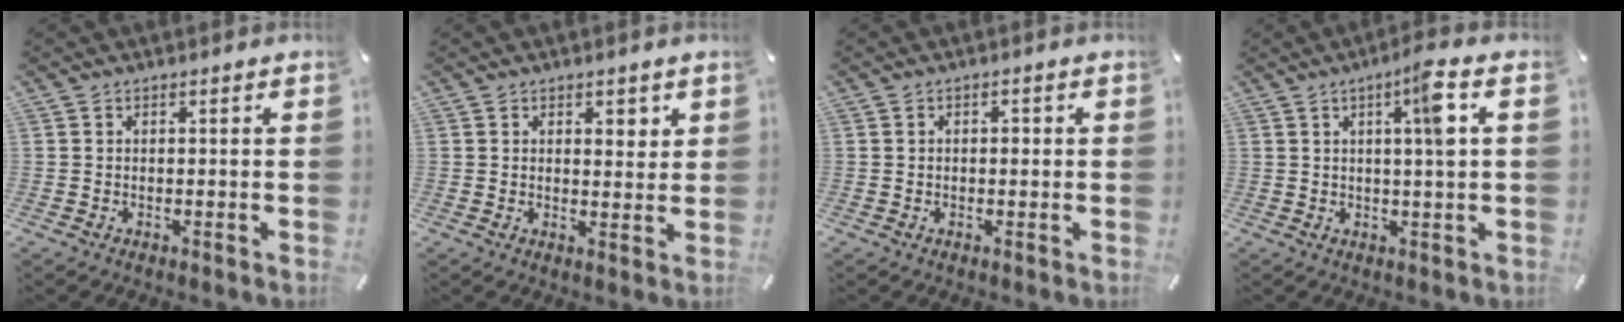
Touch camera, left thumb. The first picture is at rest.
{"total": 2.6, "force": [1.7, 1.8, 0.9], "torque": [0.004, -0.008, 0.025]}
{"total": 1.5, "force": [0.0, 0.9, 1.1], "torque": [-0.023, 0.004, -0.003]}
{"total": 7.2, "force": [2.0, 0.3, 6.9], "torque": [-0.112, -0.008, 0.023]}